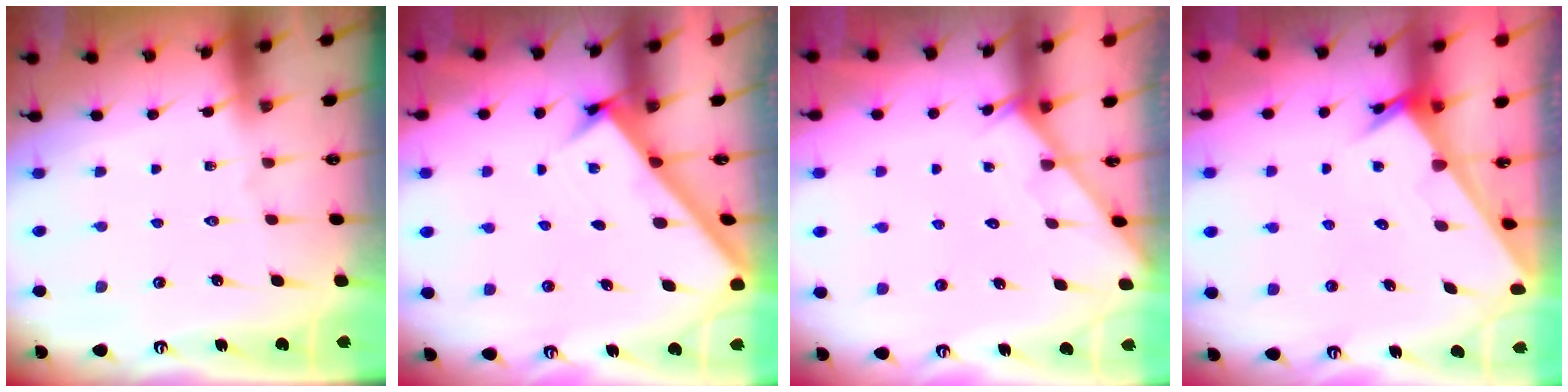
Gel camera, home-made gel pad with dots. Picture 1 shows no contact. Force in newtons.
{"total": 2.7, "press": 2.7, "slide": 0.3}
{"total": 2.1, "press": 2.1, "slide": 0.1}
{"total": 2.3, "press": 2.3, "slide": 0.1}